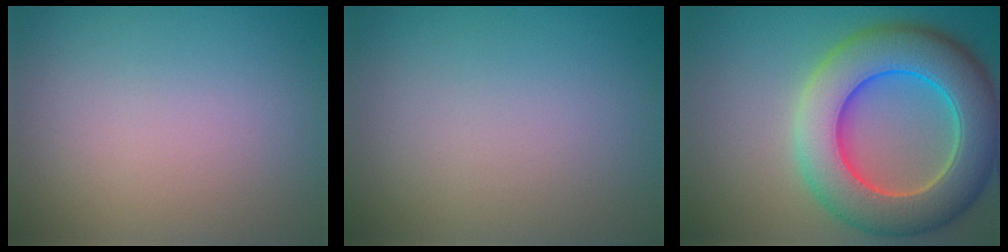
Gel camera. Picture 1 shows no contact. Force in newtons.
{"total": 0.0}
{"total": 10.8, "press": 10.8, "slide": 0.8}